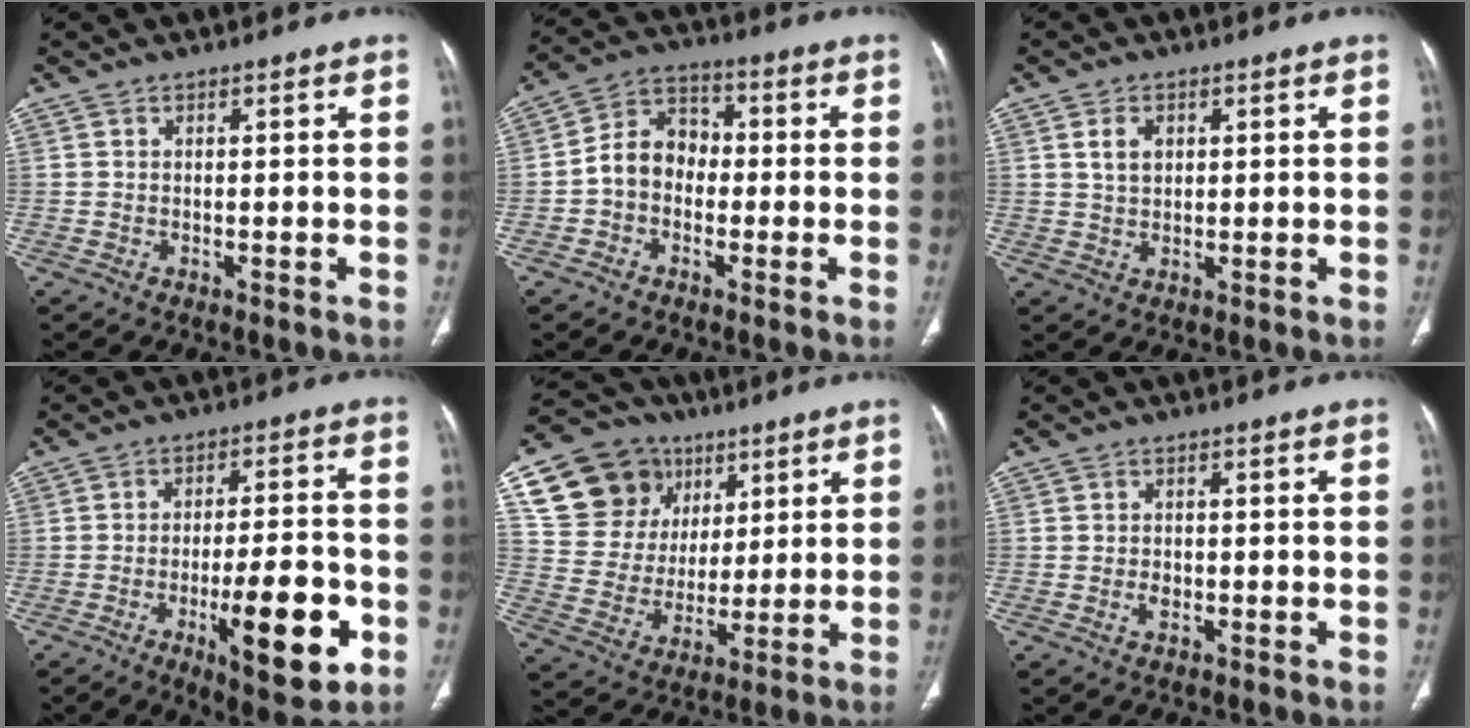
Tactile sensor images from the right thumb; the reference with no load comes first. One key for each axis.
{"total": 7.9, "fx": -1.5, "fy": 6.4, "fz": 4.5, "tx": -0.058, "ty": 0.034, "tz": -0.044}
{"total": 3.4, "fx": 1.1, "fy": 2.3, "fz": 2.2, "tx": -0.031, "ty": -0.003, "tz": 0.022}
{"total": 15.7, "fx": -5.6, "fy": 4.8, "fz": 13.9, "tx": -0.194, "ty": 0.018, "tz": -0.074}
{"total": 17.9, "fx": 8.2, "fy": 14.5, "fz": 6.7, "tx": -0.085, "ty": -0.001, "tz": 0.157}
{"total": 1.7, "fx": -0.5, "fy": 1.1, "fz": 1.2, "tx": -0.020, "ty": 0.002, "tz": -0.008}